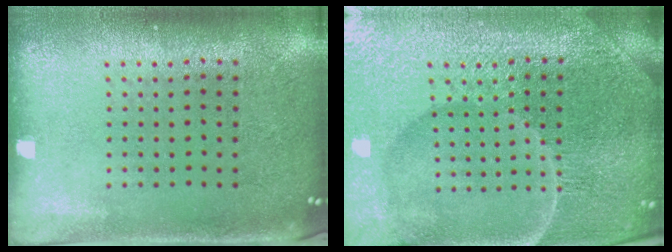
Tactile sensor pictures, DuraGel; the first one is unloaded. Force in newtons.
{"total": 5.6, "press": 5.2, "slide": 2.1}